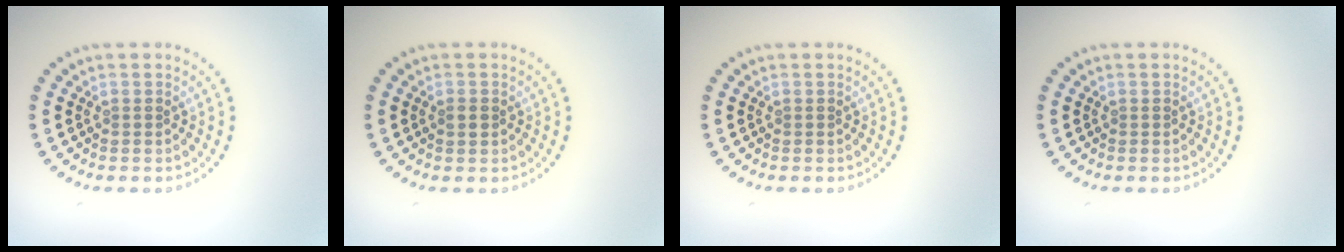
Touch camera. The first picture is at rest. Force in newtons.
{"total": 1.3, "press": 1.3, "slide": 0.1}
{"total": 0.0}
{"total": 0.0}